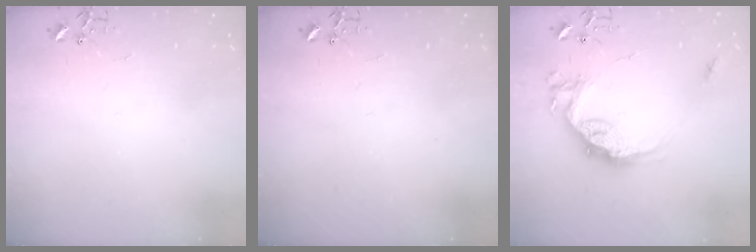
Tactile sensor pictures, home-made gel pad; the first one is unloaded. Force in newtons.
{"total": 0.0}
{"total": 16.6, "press": 16.6, "slide": 0.9}